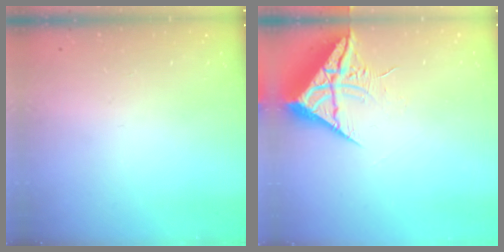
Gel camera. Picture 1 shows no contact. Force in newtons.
{"total": 10.0, "press": 9.9, "slide": 1.0}